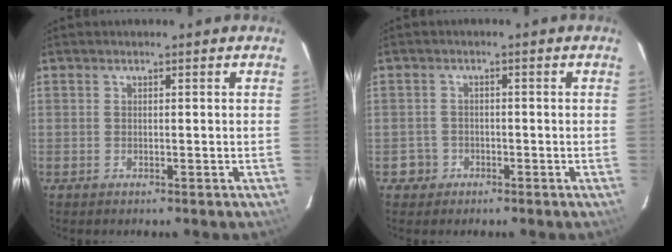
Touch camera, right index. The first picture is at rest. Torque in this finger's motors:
{"motor_torque": [-0.79, 0.56, -0.95, -0.21]}